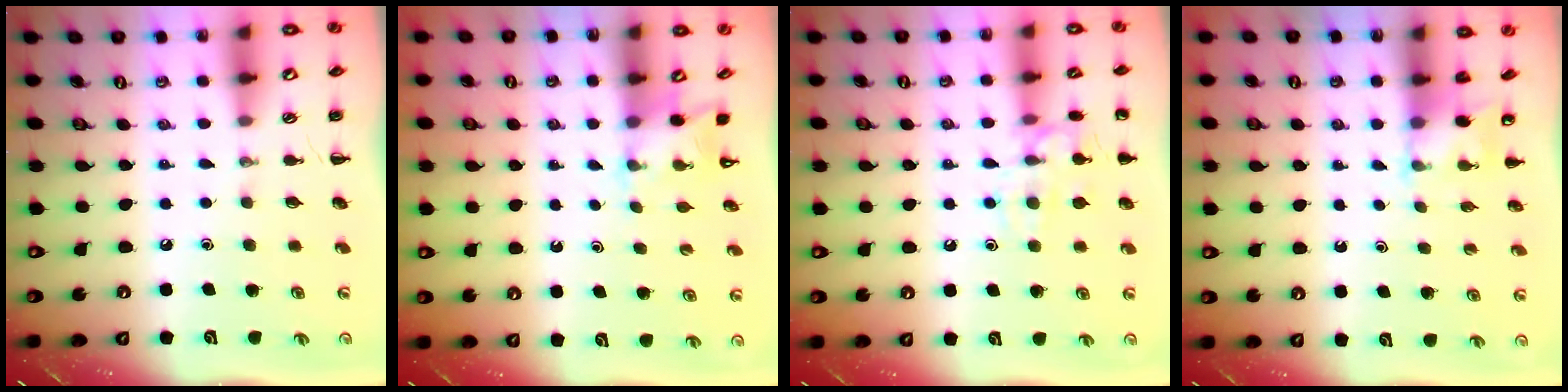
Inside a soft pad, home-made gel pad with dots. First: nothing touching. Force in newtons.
{"total": 3.1, "press": 3.0, "slide": 0.8}
{"total": 12.0, "press": 11.9, "slide": 0.7}
{"total": 3.1, "press": 2.9, "slide": 1.1}